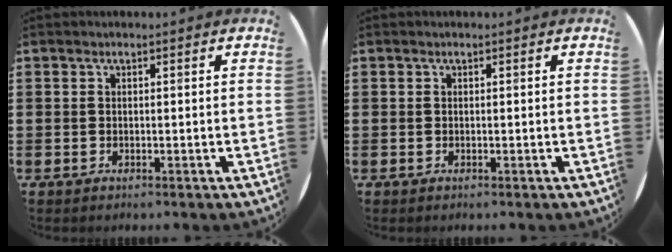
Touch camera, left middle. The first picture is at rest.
{"total": 0.0}